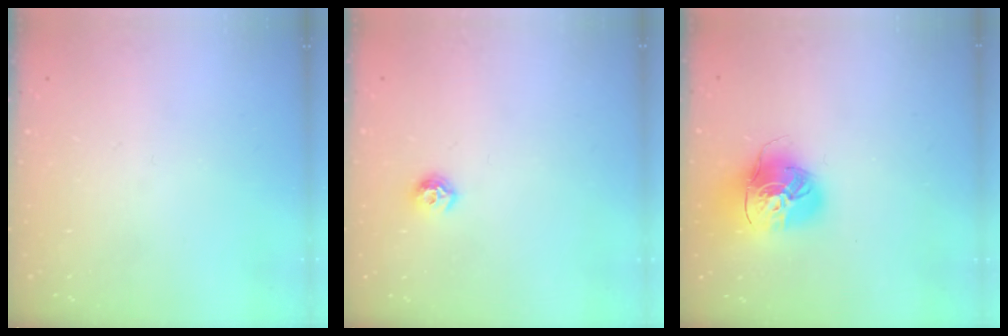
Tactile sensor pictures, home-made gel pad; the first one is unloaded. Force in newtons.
{"total": 7.2, "press": 7.1, "slide": 1.0}
{"total": 16.2, "press": 16.1, "slide": 2.0}